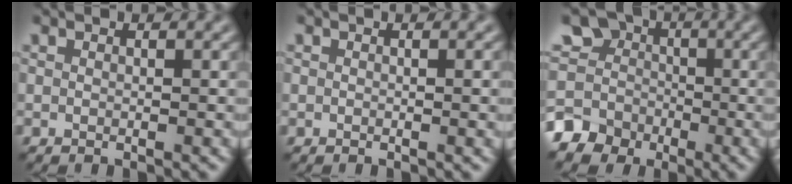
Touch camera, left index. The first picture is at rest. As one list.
[{"total": 1.6, "force": [-0.1, 0.7, 1.5], "torque": [-0.016, -0.005, -0.002]}, {"total": 6.8, "force": [-2.0, 6.1, 2.4], "torque": [-0.037, -0.003, -0.048]}]